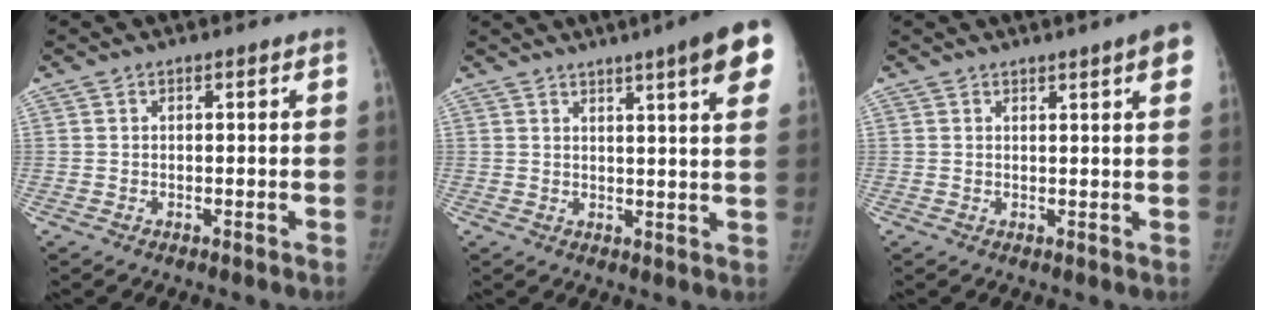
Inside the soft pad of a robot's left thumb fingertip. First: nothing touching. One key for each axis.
{"total": 13.1, "fx": 7.3, "fy": 1.3, "fz": 10.9, "tx": -0.127, "ty": -0.019, "tz": 0.079}
{"total": 6.1, "fx": 3.2, "fy": 0.4, "fz": 5.1, "tx": -0.052, "ty": -0.002, "tz": 0.036}